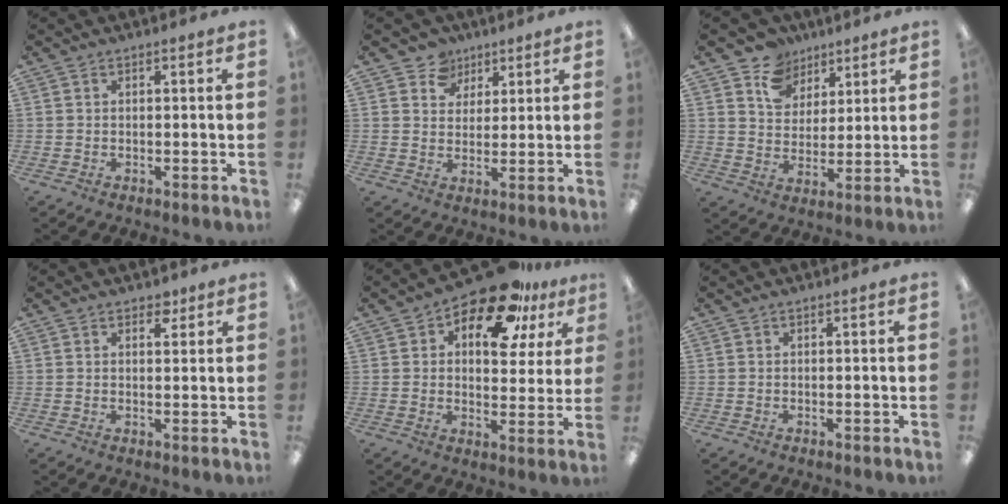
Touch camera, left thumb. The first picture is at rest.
{"total": 6.7, "force": [4.2, 5.2, 0.8], "torque": [-0.019, -0.018, 0.077]}
{"total": 9.8, "force": [6.4, 7.1, 1.8], "torque": [-0.042, -0.039, 0.123]}
{"total": 2.6, "force": [2.0, 1.4, 1.0], "torque": [0.003, -0.008, 0.031]}
{"total": 15.6, "force": [10.5, 7.2, 9.1], "torque": [-0.128, -0.057, 0.178]}
{"total": 0.0}